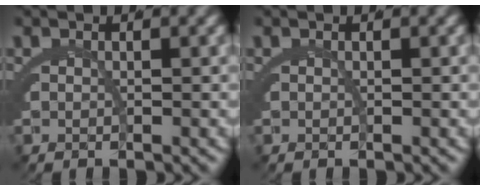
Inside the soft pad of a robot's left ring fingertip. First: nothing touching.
{"total": 0.0}